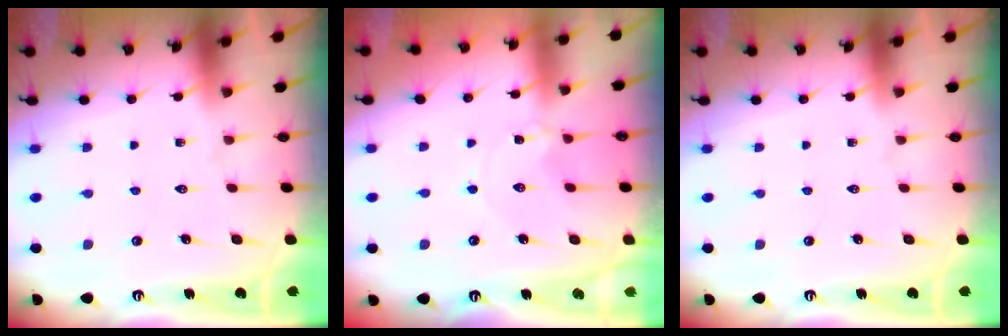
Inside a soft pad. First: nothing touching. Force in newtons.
{"total": 0.9, "press": 0.9, "slide": 0.2}
{"total": 0.0}